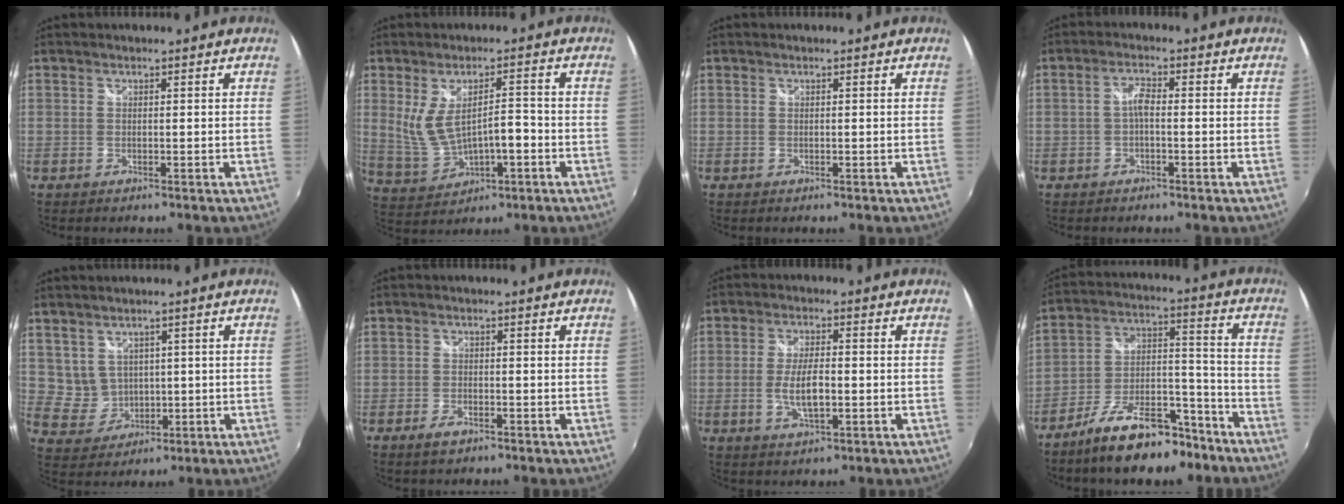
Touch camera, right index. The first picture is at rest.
{"total": 9.1, "force": [-1.2, 3.7, 8.2], "torque": [-0.156, -0.014, 0.005]}
{"total": 0.0}
{"total": 2.4, "force": [-0.7, 0.7, 2.2], "torque": [-0.047, 0.008, -0.014]}
{"total": 5.3, "force": [1.8, 4.7, 1.5], "torque": [-0.030, 0.002, 0.049]}
{"total": 2.6, "force": [-1.9, 1.1, 1.4], "torque": [-0.034, -0.004, -0.036]}
{"total": 6.4, "force": [-1.3, 2.2, 5.9], "torque": [-0.117, -0.005, -0.021]}
{"total": 16.4, "force": [-11.8, 6.4, 9.4], "torque": [-0.167, 0.019, -0.185]}